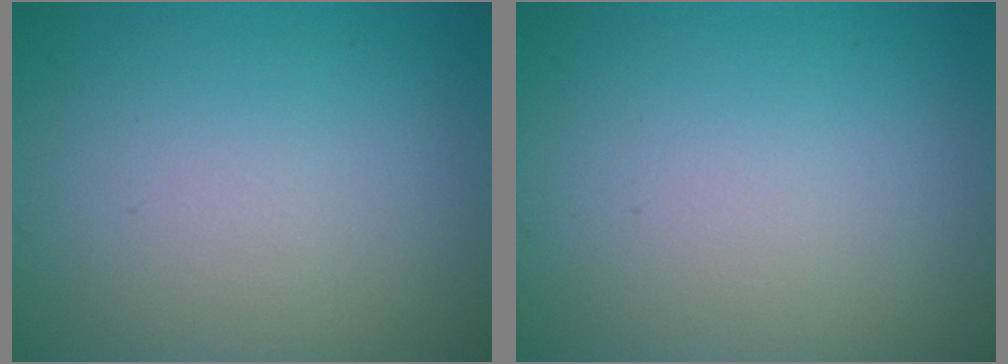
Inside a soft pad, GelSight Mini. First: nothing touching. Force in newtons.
{"total": 0.0}